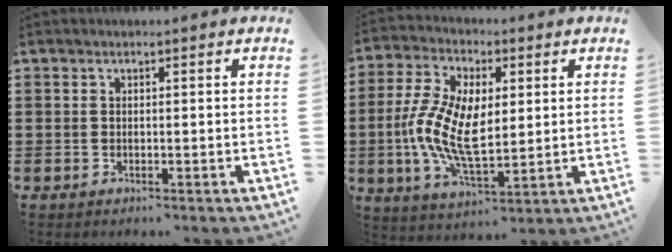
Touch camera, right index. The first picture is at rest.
{"total": 11.2, "force": [-0.2, 5.7, 9.6], "torque": [-0.209, 0.000, -0.003]}